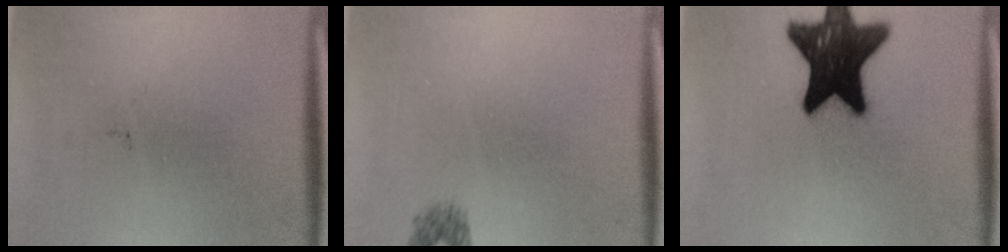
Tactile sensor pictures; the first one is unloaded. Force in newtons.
{"total": 1.3}
{"total": 17.4}